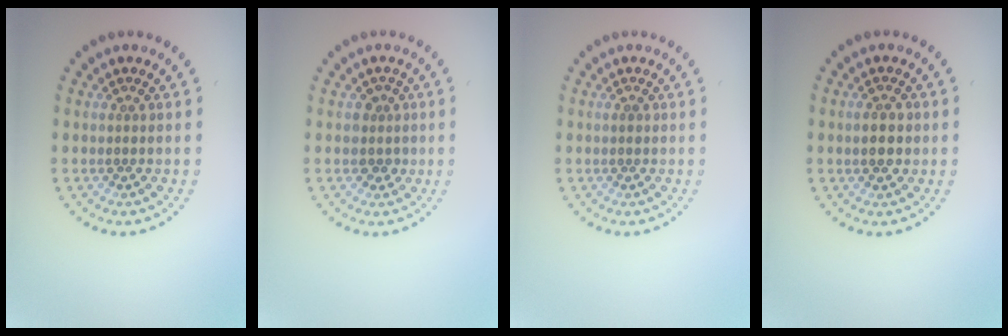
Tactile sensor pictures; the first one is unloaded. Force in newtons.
{"total": 1.5, "press": 1.3, "slide": 0.8}
{"total": 0.6, "press": 0.6, "slide": 0.1}
{"total": 2.6, "press": 2.6, "slide": 0.0}